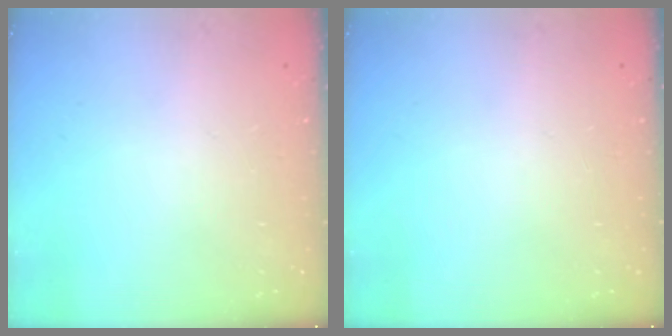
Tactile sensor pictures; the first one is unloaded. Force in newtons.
{"total": 0.0}